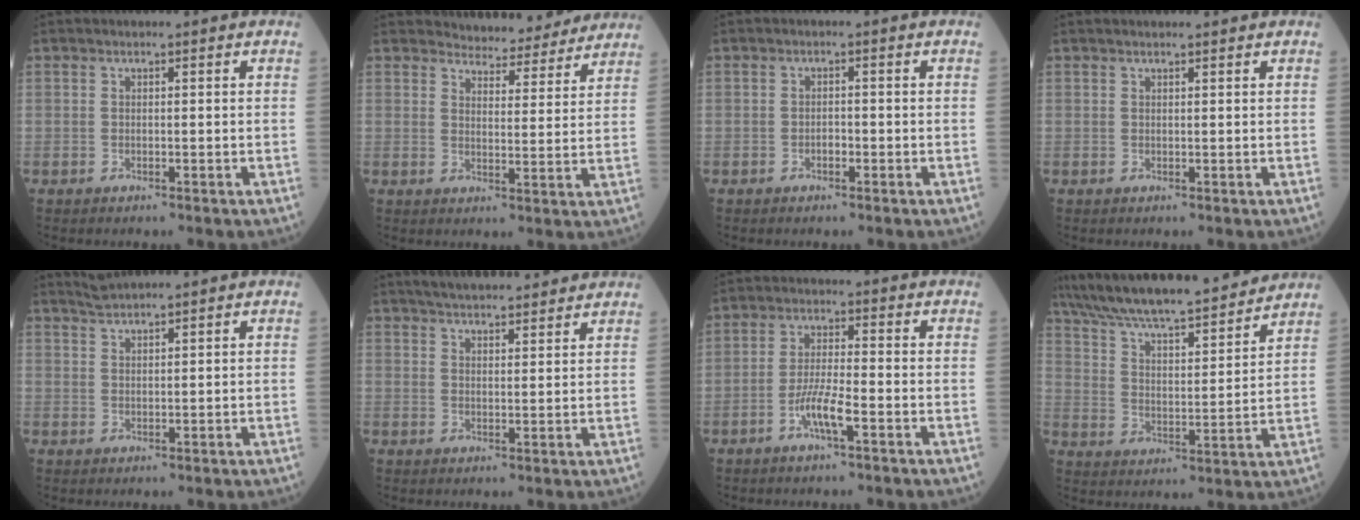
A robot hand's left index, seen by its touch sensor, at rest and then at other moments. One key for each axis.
{"total": 9.2, "fx": 8.9, "fy": 2.0, "fz": 1.3, "tx": -0.010, "ty": -0.007, "tz": 0.105}
{"total": 1.1, "fx": -0.8, "fy": 0.5, "fz": 0.6, "tx": -0.007, "ty": -0.003, "tz": -0.017}
{"total": 2.5, "fx": 2.4, "fy": 0.3, "fz": 0.9, "tx": -0.008, "ty": 0.018, "tz": 0.027}
{"total": 2.1, "fx": 2.0, "fy": -0.7, "fz": 0.3, "tx": -0.008, "ty": 0.008, "tz": 0.050}
{"total": 12.1, "fx": 10.9, "fy": 2.1, "fz": 4.8, "tx": -0.069, "ty": 0.025, "tz": 0.151}
{"total": 5.1, "fx": -2.6, "fy": 0.4, "fz": 4.4, "tx": -0.087, "ty": -0.009, "tz": -0.056}
{"total": 21.3, "fx": 19.1, "fy": 2.4, "fz": 9.2, "tx": -0.161, "ty": 0.009, "tz": 0.290}